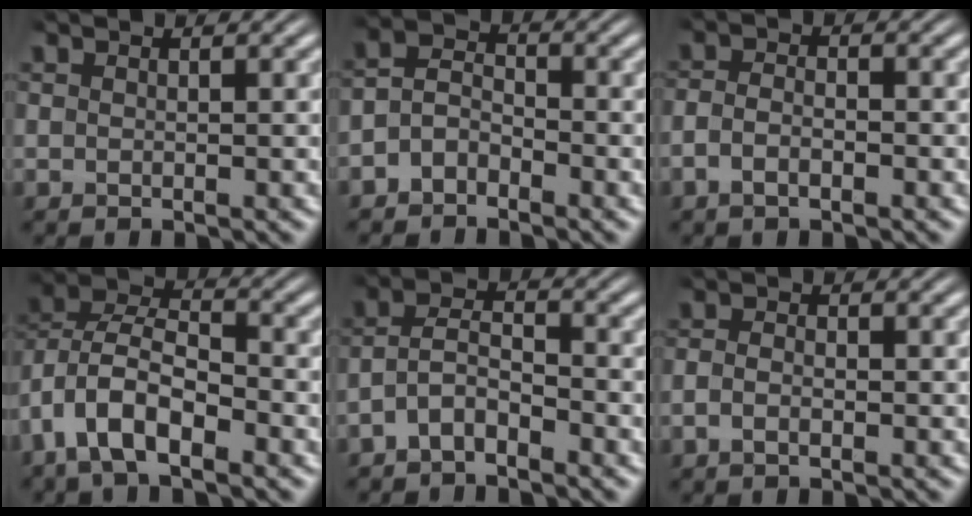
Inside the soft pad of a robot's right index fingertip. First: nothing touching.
{"total": 4.2, "force": [-1.9, 3.4, 1.5], "torque": [-0.026, -0.006, -0.041]}
{"total": 2.1, "force": [-1.3, 1.1, 1.3], "torque": [-0.032, -0.002, -0.025]}
{"total": 7.6, "force": [0.2, 5.9, 4.8], "torque": [-0.105, 0.003, -0.015]}
{"total": 4.4, "force": [-2.4, 3.1, 2.1], "torque": [-0.047, -0.011, -0.045]}
{"total": 1.4, "force": [-0.8, 0.7, 0.9], "torque": [-0.025, -0.001, -0.016]}